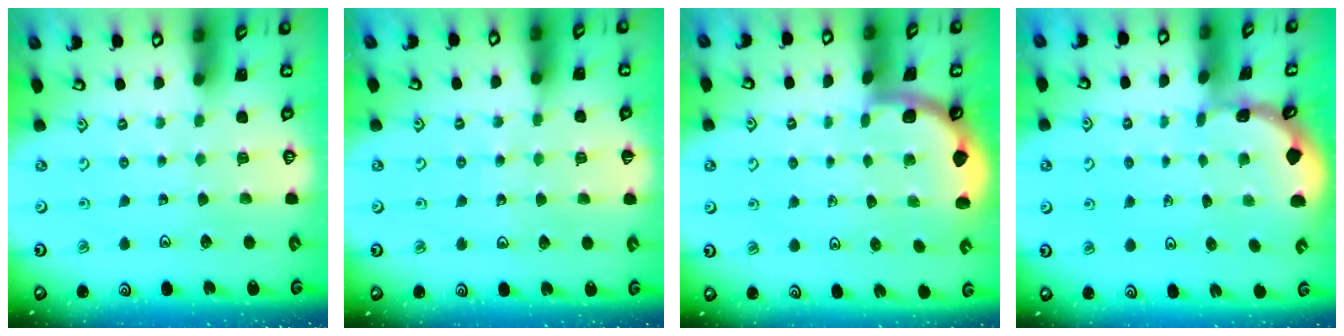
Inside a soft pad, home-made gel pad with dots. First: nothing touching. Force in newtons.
{"total": 4.4, "press": 4.3, "slide": 1.1}
{"total": 1.8, "press": 1.8, "slide": 0.1}
{"total": 0.7, "press": 0.6, "slide": 0.2}